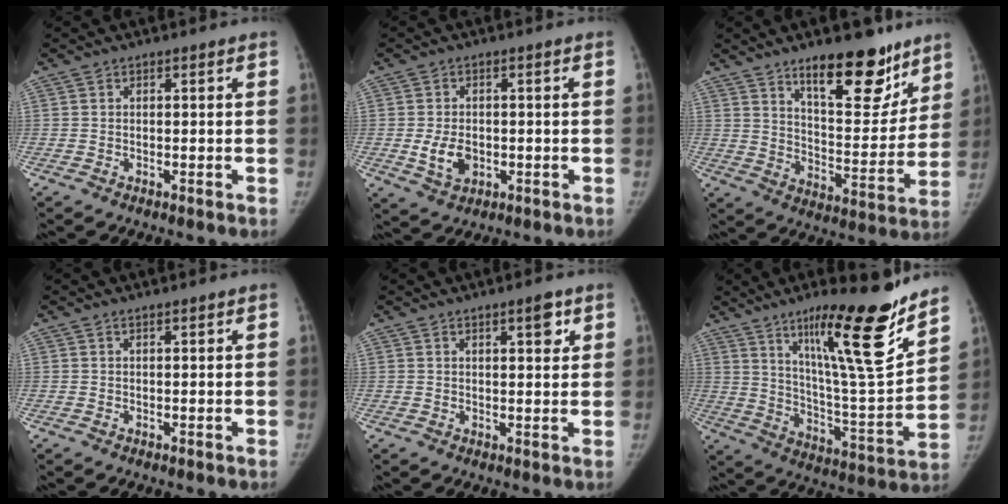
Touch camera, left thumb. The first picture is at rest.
{"total": 5.4, "force": [-1.1, 3.9, 3.6], "torque": [-0.056, -0.001, -0.013]}
{"total": 17.2, "force": [11.7, 6.6, 10.7], "torque": [-0.097, -0.087, 0.183]}
{"total": 0.0}
{"total": 3.6, "force": [2.0, 1.1, 2.7], "torque": [-0.027, -0.011, 0.029]}
{"total": 22.7, "force": [14.6, 3.1, 17.1], "torque": [-0.236, -0.086, 0.241]}